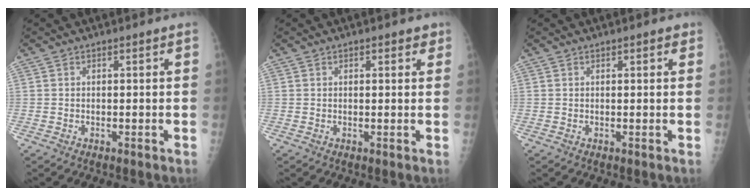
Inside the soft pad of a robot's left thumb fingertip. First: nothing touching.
{"total": 1.8, "force": [1.1, 1.0, 1.0], "torque": [0.001, -0.002, 0.009]}
{"total": 1.2, "force": [0.7, 0.5, 0.8], "torque": [-0.006, 0.000, 0.006]}